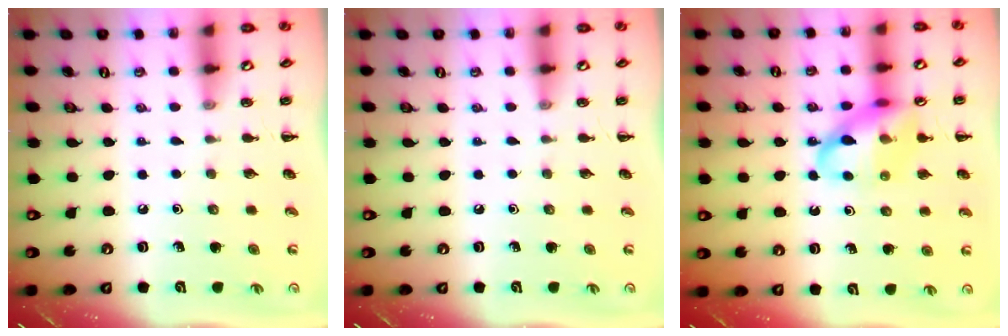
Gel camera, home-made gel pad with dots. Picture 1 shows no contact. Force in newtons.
{"total": 0.0}
{"total": 14.7, "press": 14.4, "slide": 2.8}